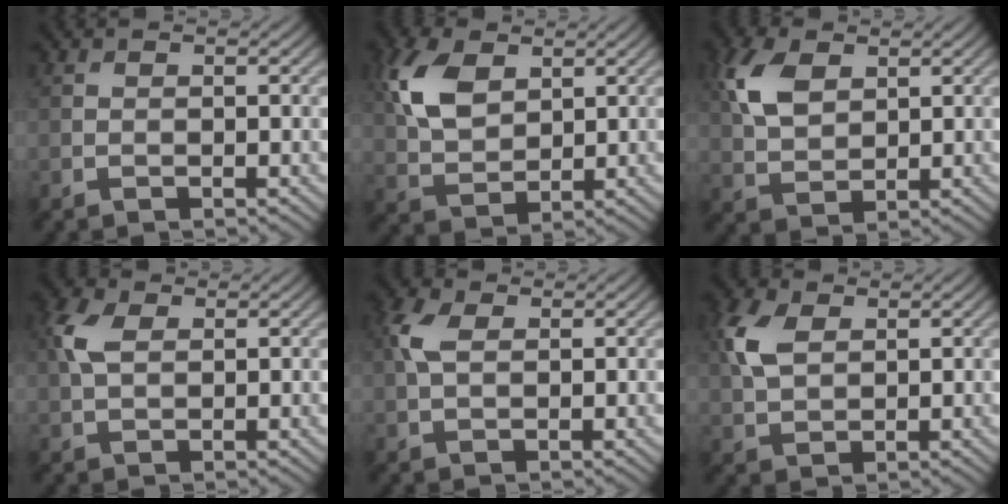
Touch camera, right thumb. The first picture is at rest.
{"total": 8.1, "force": [3.1, 5.0, 5.6], "torque": [-0.142, 0.008, 0.062]}
{"total": 6.8, "force": [2.7, 4.2, 4.7], "torque": [-0.120, 0.007, 0.053]}
{"total": 4.3, "force": [1.3, 2.6, 3.2], "torque": [-0.087, 0.009, 0.022]}
{"total": 3.8, "force": [1.1, 2.2, 2.9], "torque": [-0.082, 0.010, 0.018]}
{"total": 5.8, "force": [2.1, 3.6, 4.1], "torque": [-0.110, 0.009, 0.038]}